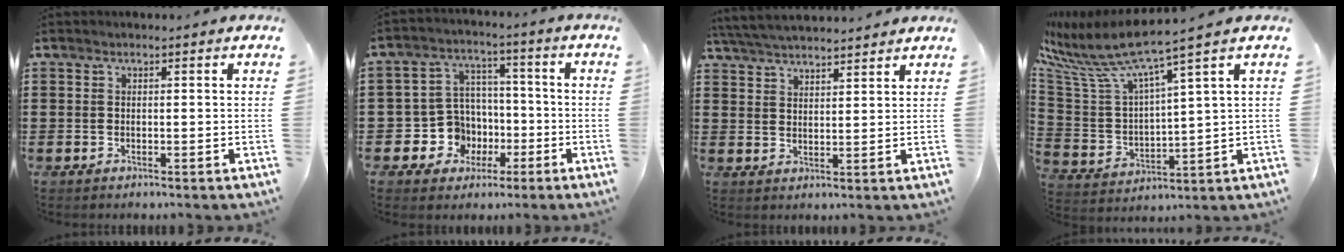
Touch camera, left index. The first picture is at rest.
{"total": 8.5, "force": [-2.3, 7.8, 2.4], "torque": [-0.085, 0.010, -0.037]}
{"total": 4.6, "force": [4.5, 0.2, 1.0], "torque": [-0.033, -0.014, 0.082]}
{"total": 7.0, "force": [5.6, 0.0, 4.2], "torque": [-0.117, -0.046, 0.087]}